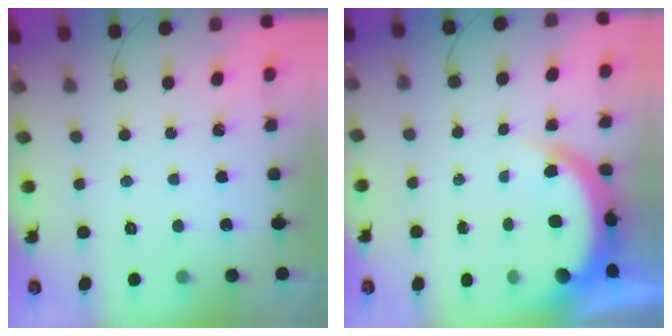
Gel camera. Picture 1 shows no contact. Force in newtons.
{"total": 5.2, "press": 5.1, "slide": 0.8}